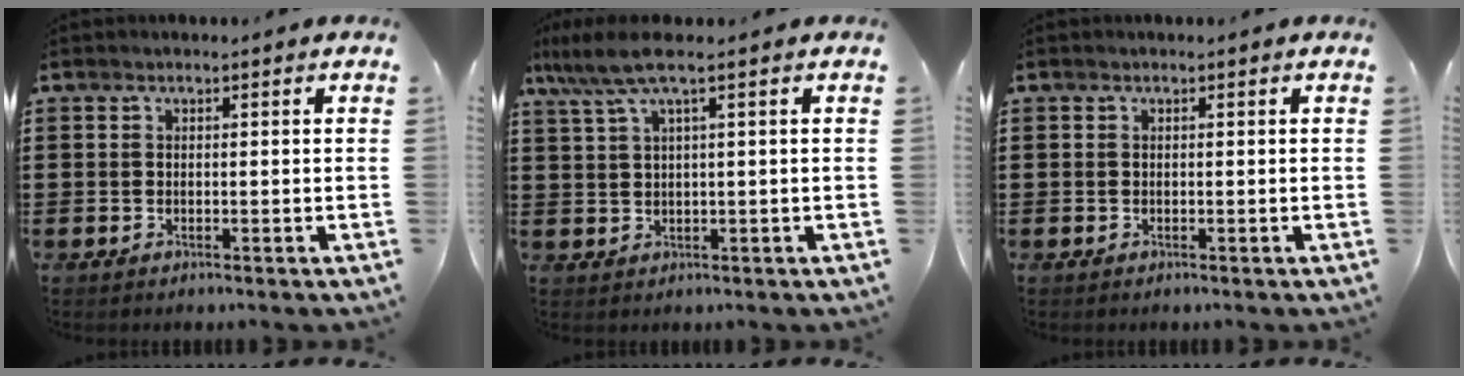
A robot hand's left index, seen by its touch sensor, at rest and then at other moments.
{"total": 5.1, "force": [2.2, 0.5, 4.5], "torque": [-0.108, -0.004, 0.033]}
{"total": 0.0}